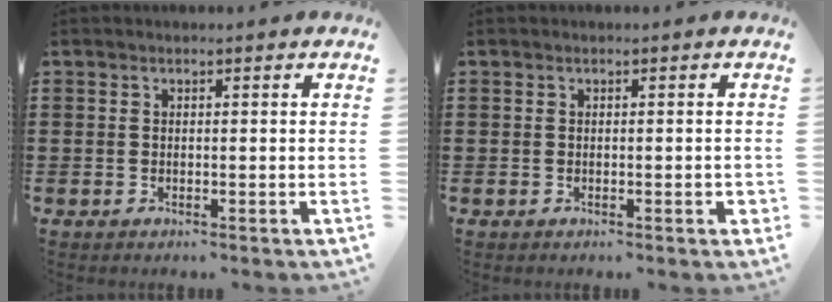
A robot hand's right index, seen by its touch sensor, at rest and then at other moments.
{"total": 0.9, "force": [-0.2, 0.2, 0.9], "torque": [-0.015, -0.003, -0.003]}